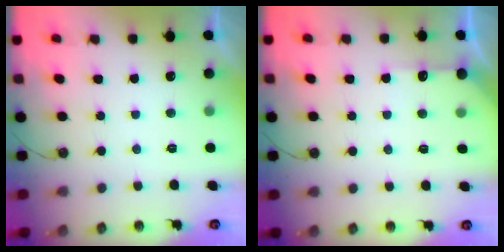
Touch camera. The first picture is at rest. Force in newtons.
{"total": 5.4, "press": 5.3, "slide": 0.6}